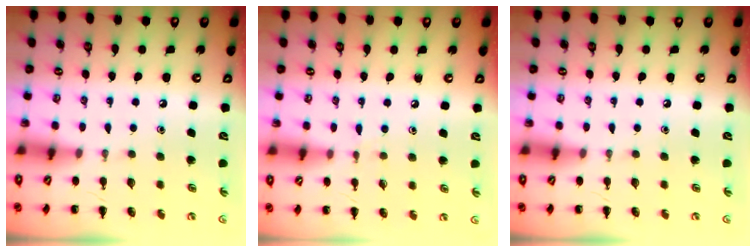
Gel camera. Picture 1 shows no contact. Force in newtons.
{"total": 4.7, "press": 4.2, "slide": 2.0}
{"total": 0.0}